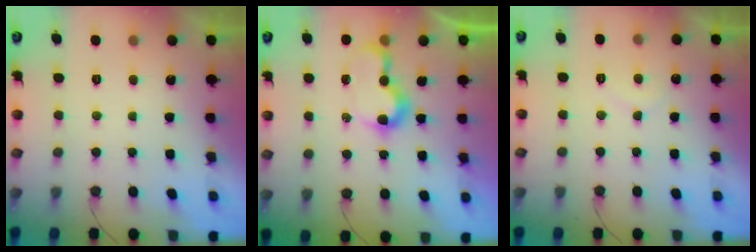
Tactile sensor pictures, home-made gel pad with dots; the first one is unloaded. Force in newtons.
{"total": 7.5, "press": 7.5, "slide": 0.2}
{"total": 6.1, "press": 6.1, "slide": 0.5}